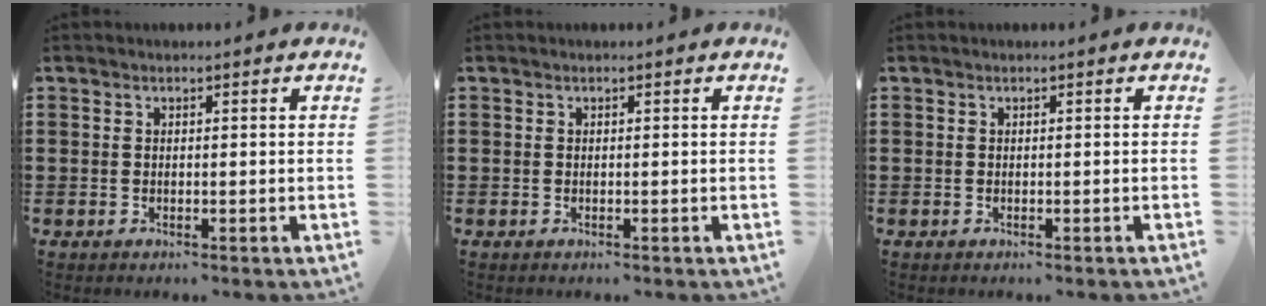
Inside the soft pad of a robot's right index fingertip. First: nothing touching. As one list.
[{"total": 0.0}, {"total": 0.0}]